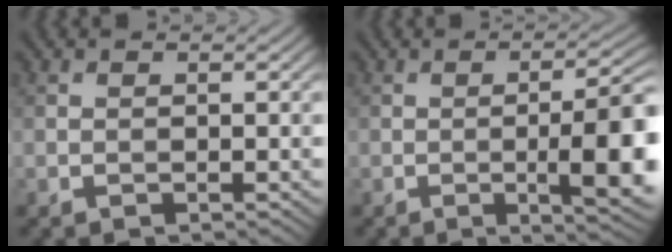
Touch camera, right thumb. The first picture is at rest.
{"total": 10.2, "force": [-1.7, 2.4, 9.7], "torque": [-0.135, 0.002, -0.024]}